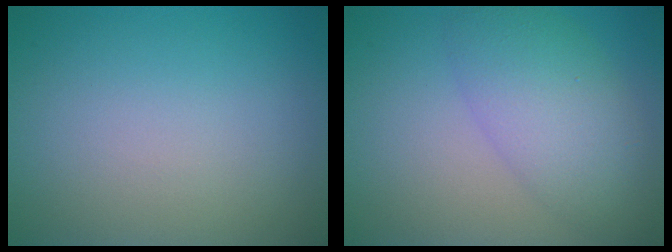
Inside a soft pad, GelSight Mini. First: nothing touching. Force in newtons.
{"total": 5.6, "press": 5.6, "slide": 0.2}